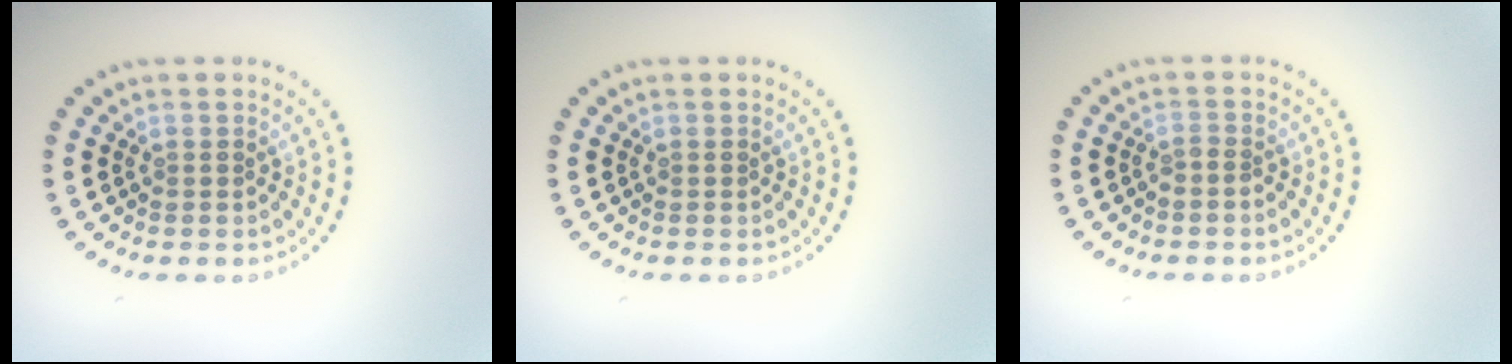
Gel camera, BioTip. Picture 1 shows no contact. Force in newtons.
{"total": 0.0}
{"total": 0.7, "press": 0.3, "slide": 0.6}